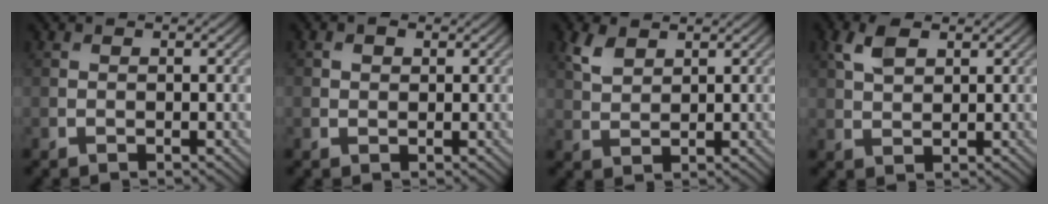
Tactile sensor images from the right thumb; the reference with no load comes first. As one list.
[{"total": 1.3, "force": [0.6, 1.0, 0.6], "torque": [-0.013, 0.001, 0.008]}, {"total": 3.3, "force": [2.1, 1.7, 1.8], "torque": [-0.049, 0.002, 0.047]}, {"total": 3.9, "force": [1.9, 2.2, 2.7], "torque": [-0.067, 0.006, 0.037]}]